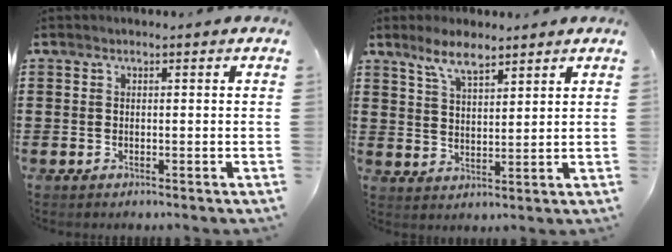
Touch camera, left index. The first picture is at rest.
{"total": 5.9, "force": [4.5, 1.7, 3.4], "torque": [-0.078, -0.001, 0.083]}